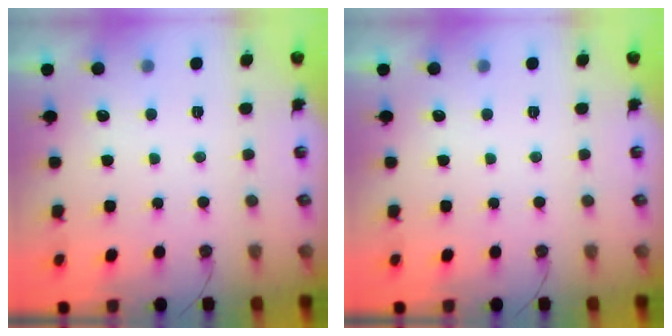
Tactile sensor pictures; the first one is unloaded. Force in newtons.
{"total": 0.0}